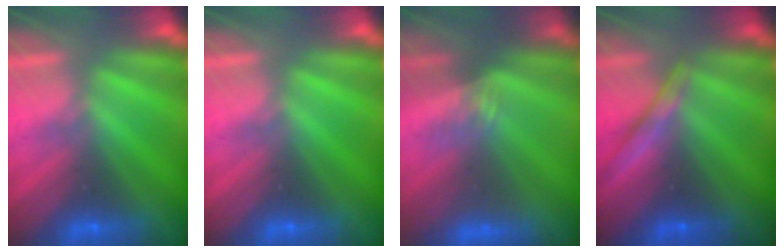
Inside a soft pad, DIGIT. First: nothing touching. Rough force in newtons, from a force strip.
{"total": 0.0}
{"total": 3.0}
{"total": 2.2}